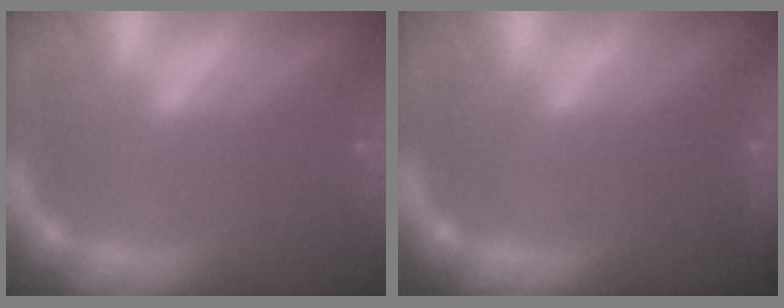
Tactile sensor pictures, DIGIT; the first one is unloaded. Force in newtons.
{"total": 4.0}